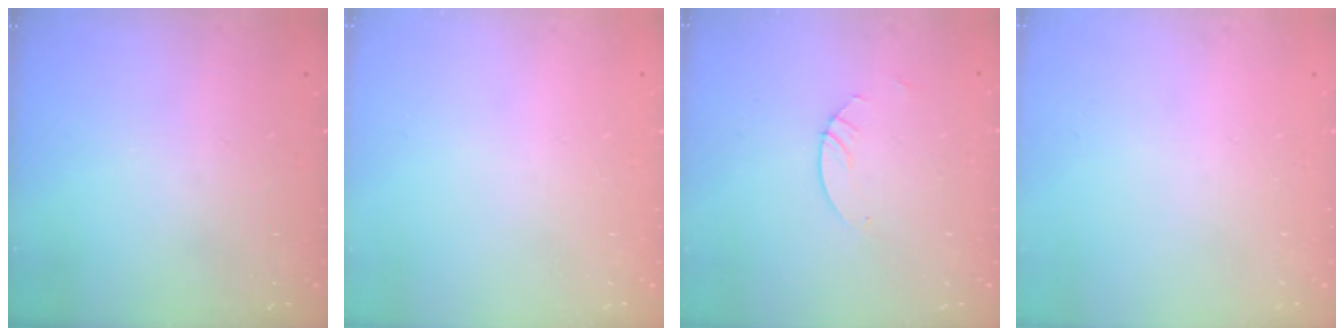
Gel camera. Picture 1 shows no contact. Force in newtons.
{"total": 0.0}
{"total": 2.4, "press": 2.4, "slide": 0.2}
{"total": 0.0}